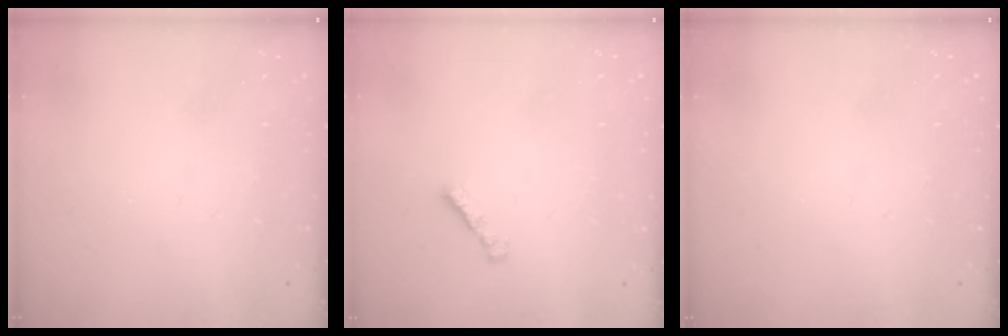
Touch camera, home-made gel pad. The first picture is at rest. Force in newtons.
{"total": 1.6, "press": 1.5, "slide": 0.4}
{"total": 0.0}